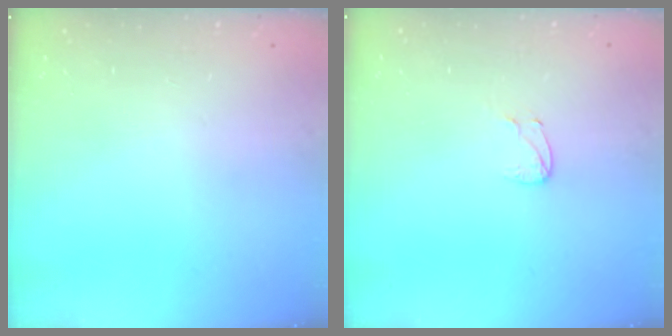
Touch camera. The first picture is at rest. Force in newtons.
{"total": 4.2, "press": 4.2, "slide": 0.4}